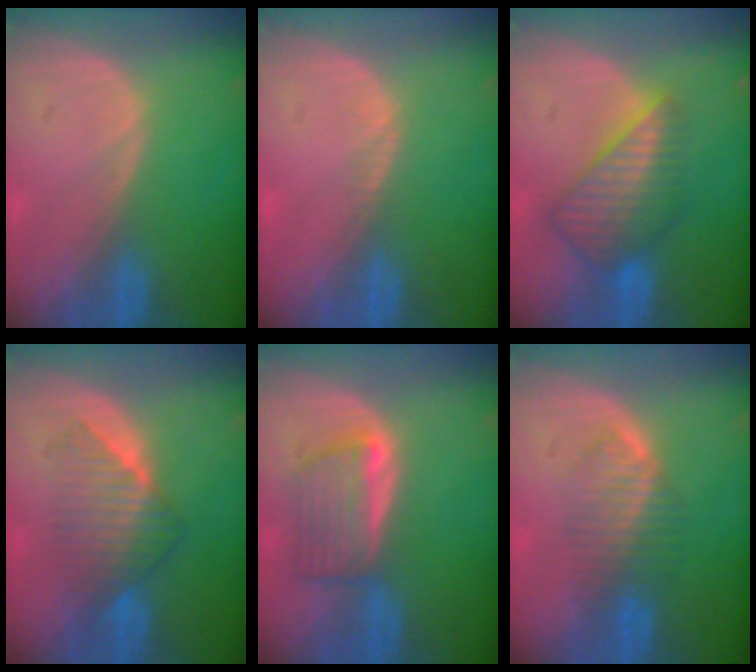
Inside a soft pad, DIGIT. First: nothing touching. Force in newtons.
{"total": 0.7, "press": 0.6, "slide": 0.4}
{"total": 7.8, "press": 7.1, "slide": 3.4}
{"total": 6.7, "press": 6.5, "slide": 1.6}
{"total": 5.7, "press": 5.6, "slide": 1.1}
{"total": 4.8, "press": 4.7, "slide": 1.0}